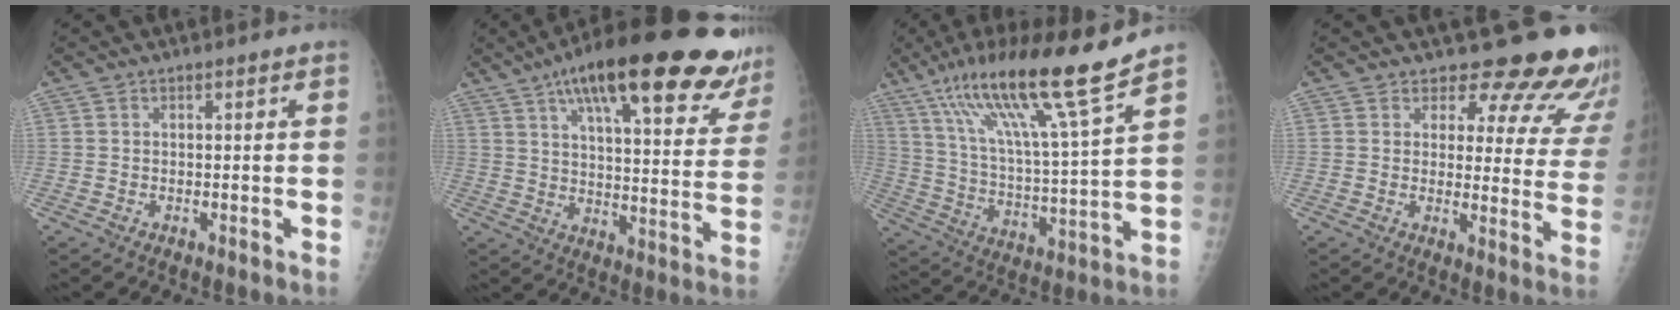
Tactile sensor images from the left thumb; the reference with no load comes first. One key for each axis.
{"total": 28.5, "fx": 18.3, "fy": 8.1, "fz": 20.2, "tx": -0.270, "ty": -0.031, "tz": 0.252}
{"total": 19.3, "fx": 13.7, "fy": 0.2, "fz": 13.6, "tx": -0.223, "ty": -0.062, "tz": 0.239}
{"total": 16.1, "fx": 14.8, "fy": 5.2, "fz": 3.6, "tx": 0.013, "ty": -0.123, "tz": 0.152}